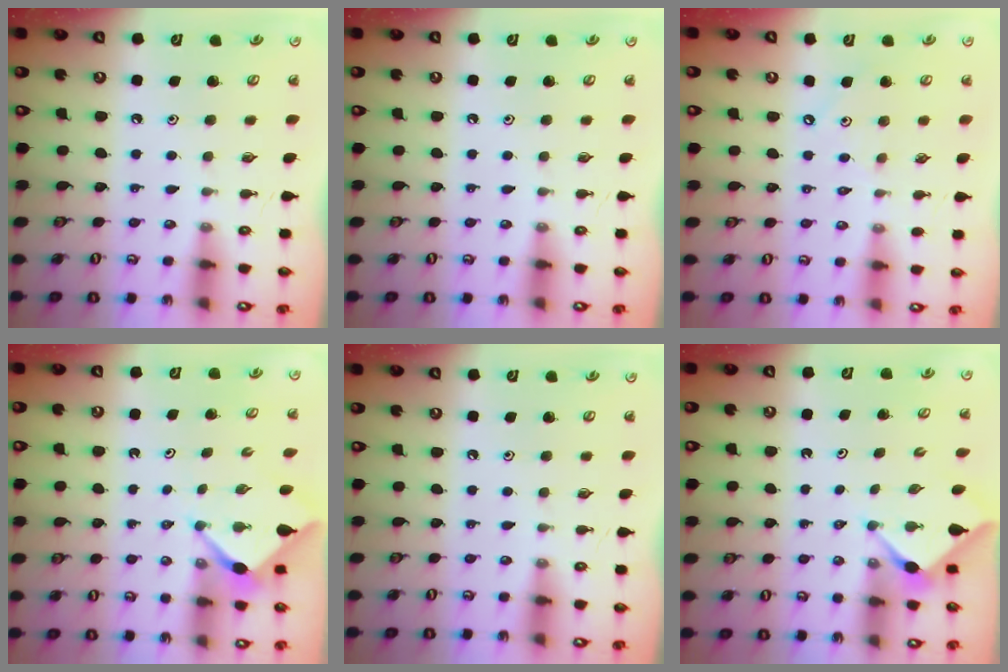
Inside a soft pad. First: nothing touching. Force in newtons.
{"total": 0.0}
{"total": 3.6, "press": 3.5, "slide": 0.4}
{"total": 3.5, "press": 3.5, "slide": 0.3}
{"total": 0.0}
{"total": 2.9, "press": 2.8, "slide": 0.4}